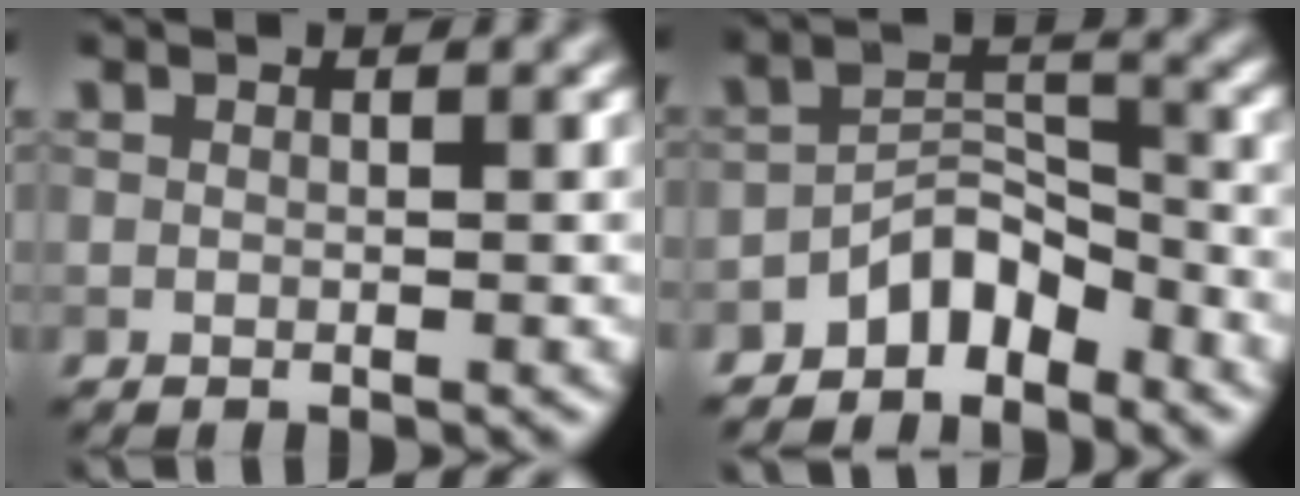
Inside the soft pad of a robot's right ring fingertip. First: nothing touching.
{"total": 4.1, "force": [-3.2, 1.9, 1.7], "torque": [-0.018, 0.017, -0.063]}